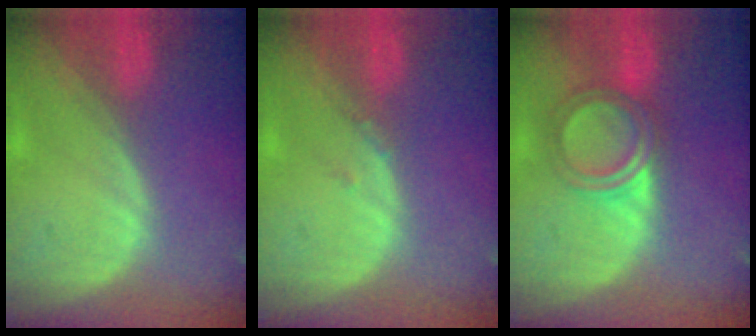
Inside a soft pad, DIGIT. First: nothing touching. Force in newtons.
{"total": 0.7, "press": 0.7, "slide": 0.3}
{"total": 5.1, "press": 5.0, "slide": 0.9}